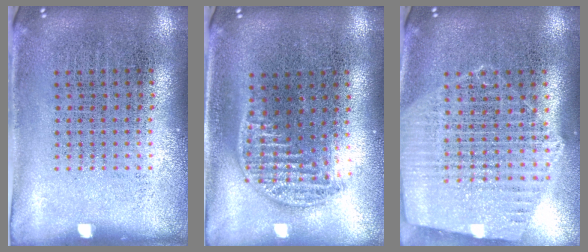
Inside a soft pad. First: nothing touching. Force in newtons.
{"total": 1.3, "press": 1.1, "slide": 0.5}
{"total": 1.6, "press": 1.5, "slide": 0.4}